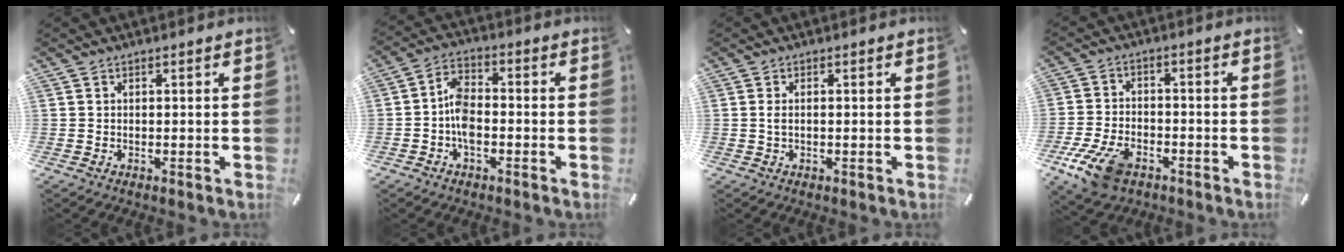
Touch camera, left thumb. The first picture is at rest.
{"total": 6.6, "force": [-2.1, 3.9, 5.0], "torque": [-0.094, 0.016, -0.038]}
{"total": 1.6, "force": [-0.1, 0.5, 1.6], "torque": [-0.031, 0.000, -0.002]}
{"total": 11.0, "force": [-6.1, 6.4, 6.6], "torque": [-0.140, 0.023, -0.110]}